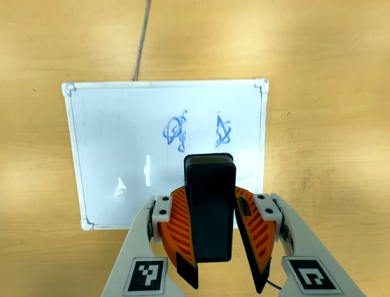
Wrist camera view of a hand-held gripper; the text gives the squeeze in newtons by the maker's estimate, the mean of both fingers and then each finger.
{"total": 9.7, "left": 9.9, "right": 9.6}